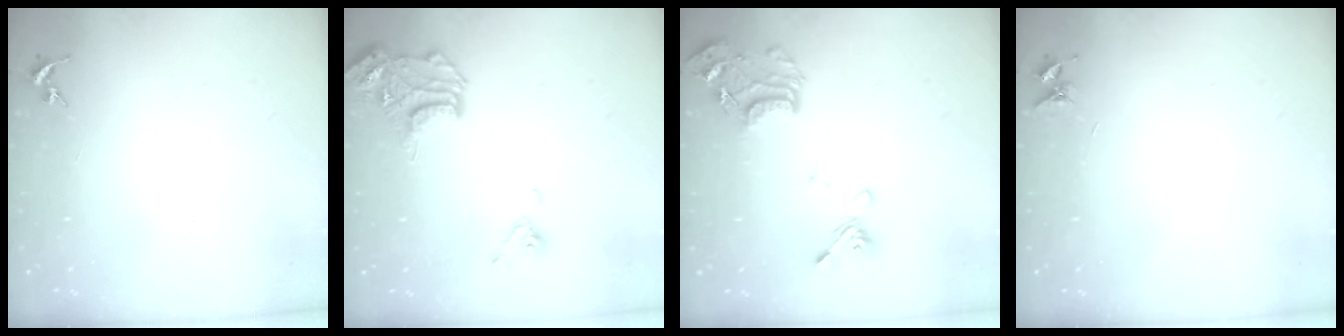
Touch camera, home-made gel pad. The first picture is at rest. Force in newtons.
{"total": 14.9, "press": 14.8, "slide": 1.2}
{"total": 16.4, "press": 16.4, "slide": 1.4}
{"total": 3.6, "press": 3.6, "slide": 0.5}